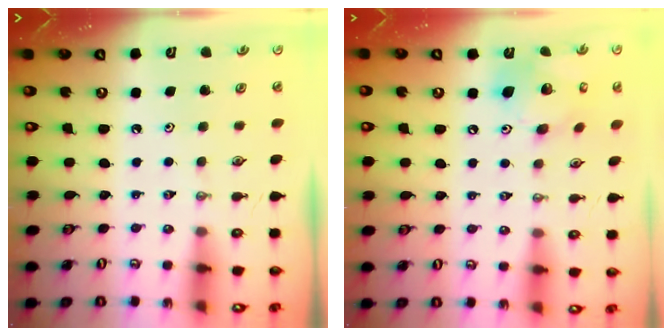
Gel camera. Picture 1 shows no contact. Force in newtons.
{"total": 17.3, "press": 16.9, "slide": 3.6}